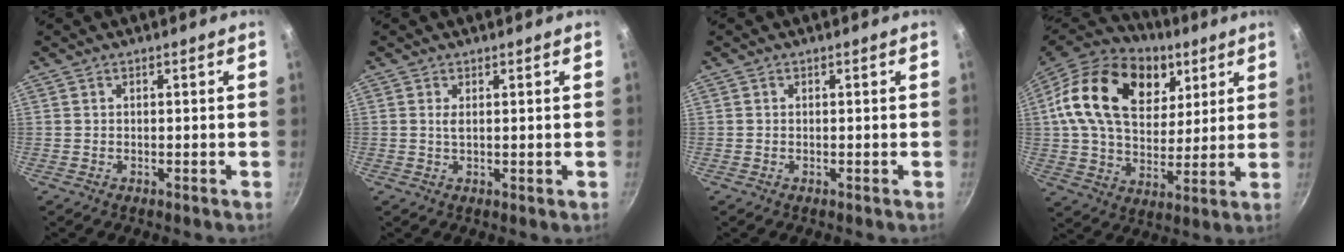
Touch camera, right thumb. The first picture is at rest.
{"total": 1.3, "force": [0.4, 0.4, 1.2], "torque": [-0.022, -0.003, 0.007]}
{"total": 0.0}
{"total": 25.9, "force": [9.9, 17.3, 16.5], "torque": [-0.272, -0.009, 0.165]}